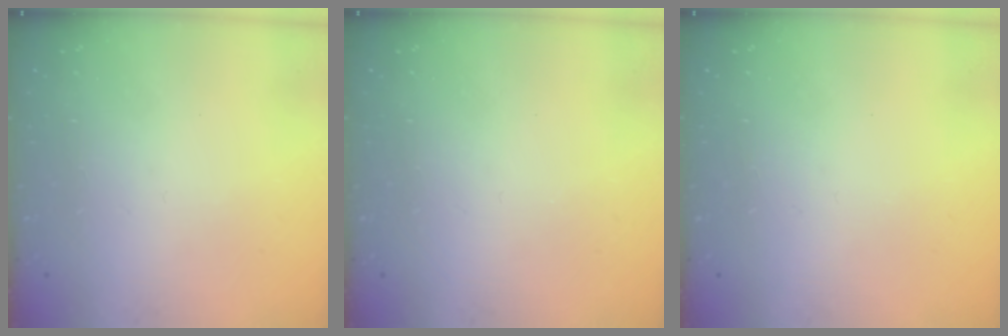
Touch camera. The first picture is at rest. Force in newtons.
{"total": 0.0}
{"total": 0.0}